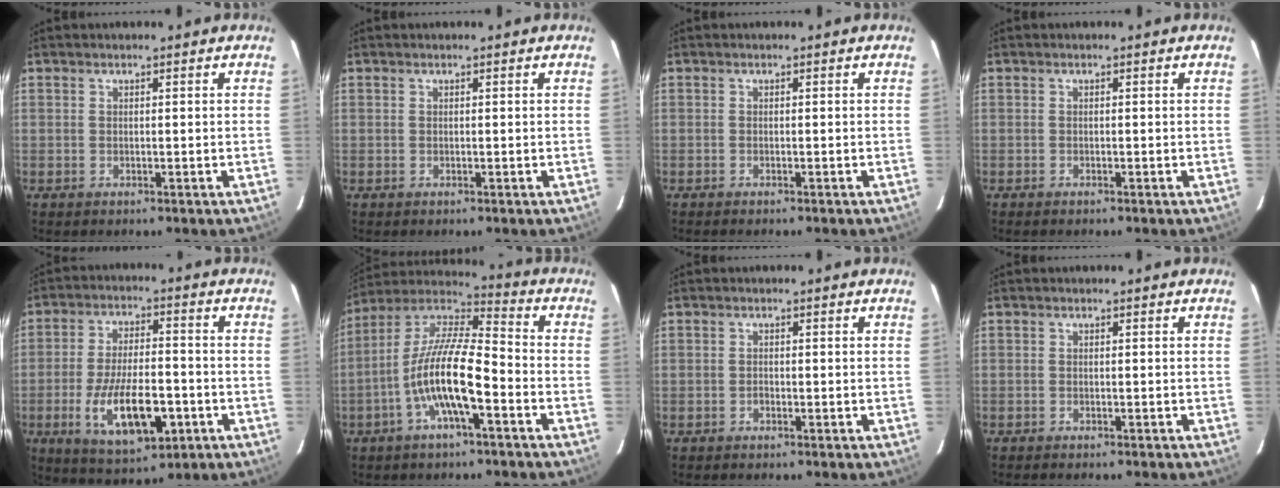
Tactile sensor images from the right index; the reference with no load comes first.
{"total": 0.0}
{"total": 0.9, "force": [-0.9, 0.1, 0.3], "torque": [-0.009, -0.003, -0.015]}
{"total": 0.6, "force": [-0.6, 0.1, 0.2], "torque": [-0.005, -0.002, -0.011]}
{"total": 14.5, "force": [-5.0, 5.7, 12.4], "torque": [-0.243, -0.013, -0.075]}
{"total": 14.1, "force": [-5.2, 3.2, 12.7], "torque": [-0.244, 0.002, -0.105]}
{"total": 0.7, "force": [-0.5, 0.4, 0.1], "torque": [-0.002, 0.005, -0.010]}
{"total": 1.8, "force": [-1.6, 0.5, 0.7], "torque": [-0.019, -0.004, -0.026]}